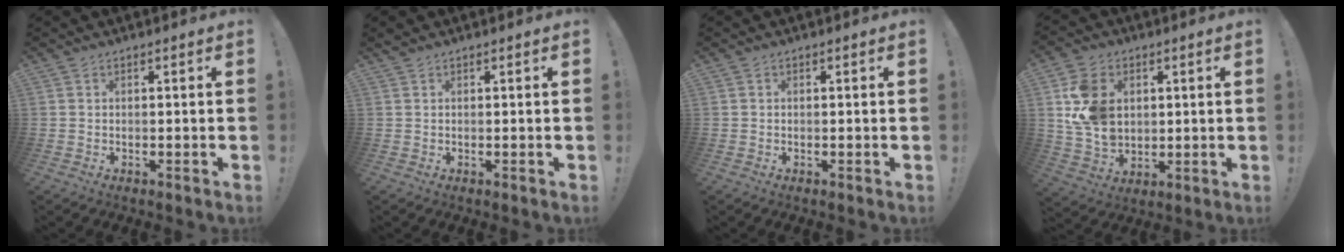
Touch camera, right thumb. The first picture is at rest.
{"total": 0.6, "force": [0.5, 0.2, 0.1], "torque": [0.006, -0.003, 0.010]}
{"total": 0.0}
{"total": 14.5, "force": [3.5, 11.2, 8.5], "torque": [-0.161, -0.011, 0.070]}